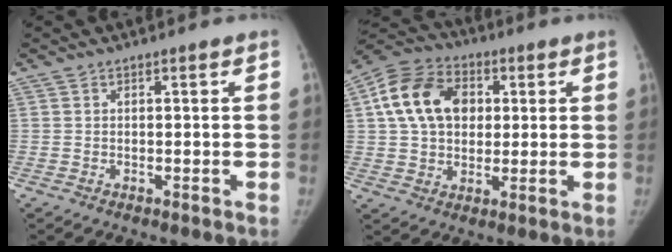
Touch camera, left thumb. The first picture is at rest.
{"total": 14.7, "force": [3.1, 10.7, 9.7], "torque": [-0.159, 0.013, 0.045]}